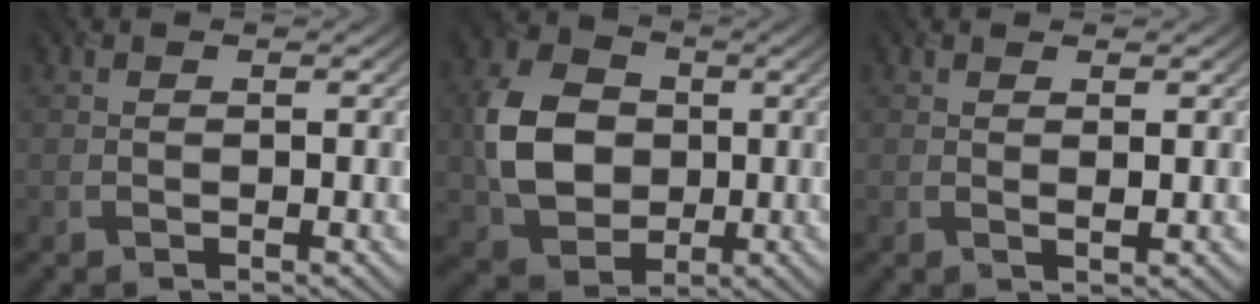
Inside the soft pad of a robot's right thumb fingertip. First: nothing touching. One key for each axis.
{"total": 9.0, "fx": 0.0, "fy": 7.3, "fz": 5.3, "tx": -0.131, "ty": 0.006, "tz": -0.001}
{"total": 1.0, "fx": 0.6, "fy": -0.1, "fz": 0.8, "tx": -0.017, "ty": 0.000, "tz": 0.010}